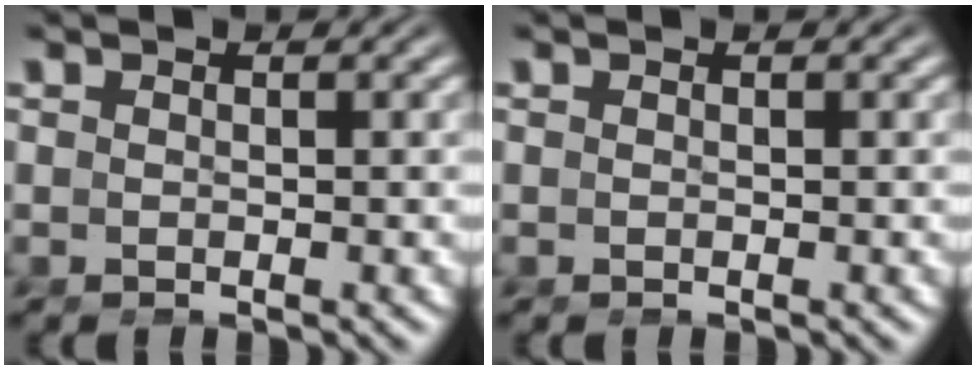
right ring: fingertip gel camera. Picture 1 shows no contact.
{"total": 0.0}